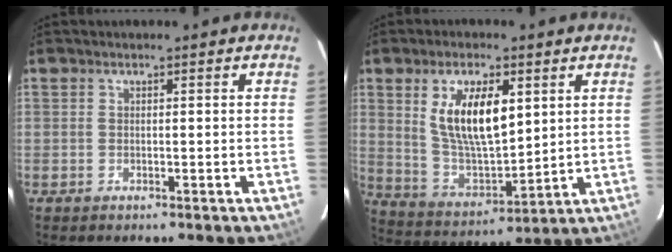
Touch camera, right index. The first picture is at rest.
{"total": 13.8, "force": [4.6, 5.8, 11.6], "torque": [-0.219, -0.001, 0.100]}